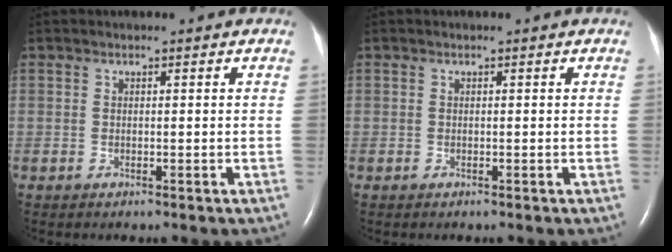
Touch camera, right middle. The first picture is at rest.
{"total": 0.0}